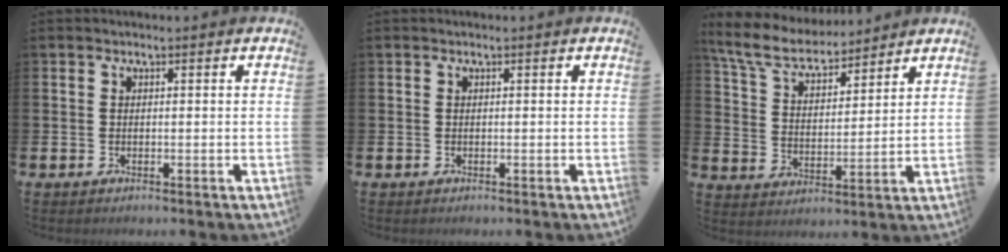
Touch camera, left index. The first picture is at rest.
{"total": 0.0}
{"total": 7.6, "force": [6.8, 2.1, 2.5], "torque": [-0.080, -0.037, 0.121]}